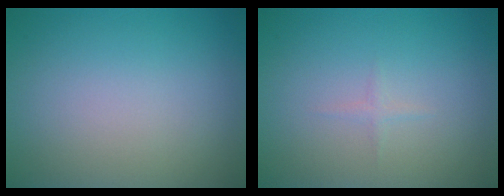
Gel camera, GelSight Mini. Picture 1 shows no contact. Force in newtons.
{"total": 0.6, "press": 0.6, "slide": 0.0}